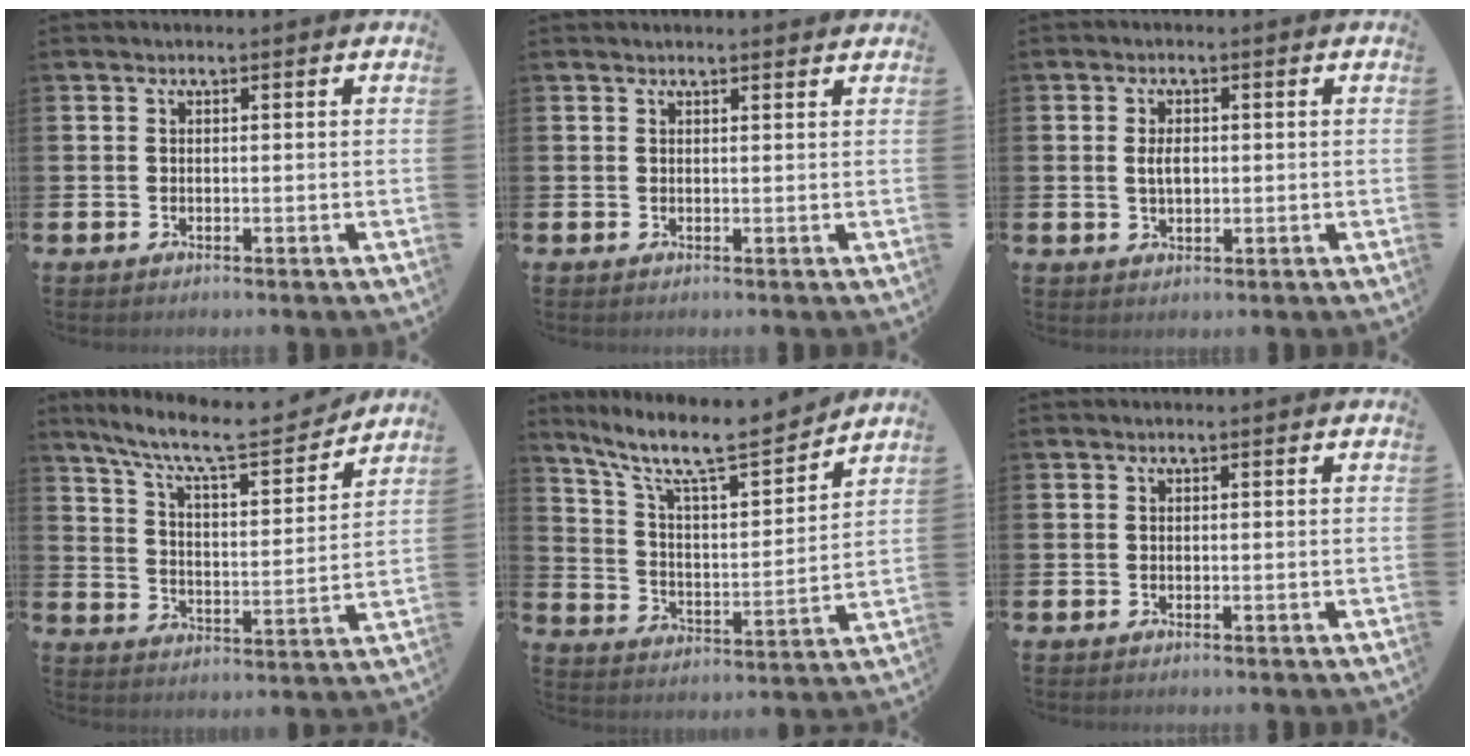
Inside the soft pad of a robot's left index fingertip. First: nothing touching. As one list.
[{"total": 0.8, "force": [0.8, 0.0, 0.2], "torque": [0.007, -0.005, 0.013]}, {"total": 2.7, "force": [0.3, 1.6, 2.2], "torque": [-0.036, 0.003, 0.002]}, {"total": 9.9, "force": [8.7, 2.0, 4.4], "torque": [-0.113, -0.054, 0.146]}, {"total": 10.4, "force": [9.0, 1.7, 5.0], "torque": [-0.126, -0.061, 0.149]}, {"total": 0.0}]